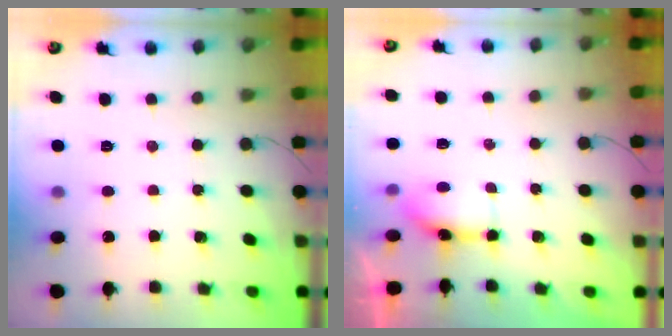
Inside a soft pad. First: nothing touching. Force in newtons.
{"total": 12.4, "press": 6.0, "slide": 10.9}